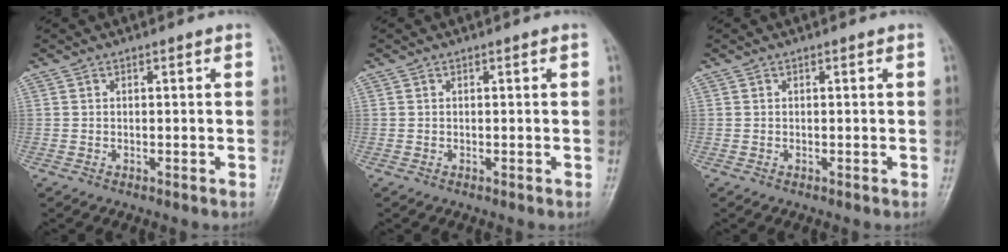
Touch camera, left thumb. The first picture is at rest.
{"total": 0.0}
{"total": 0.0}